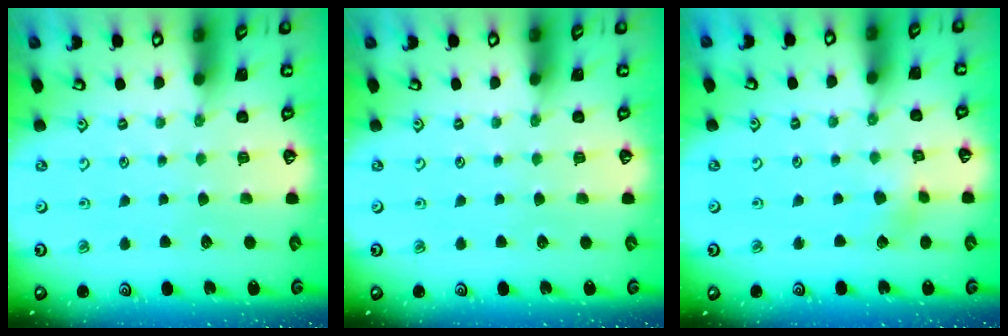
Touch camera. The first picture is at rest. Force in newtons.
{"total": 0.0}
{"total": 2.6, "press": 2.5, "slide": 0.8}